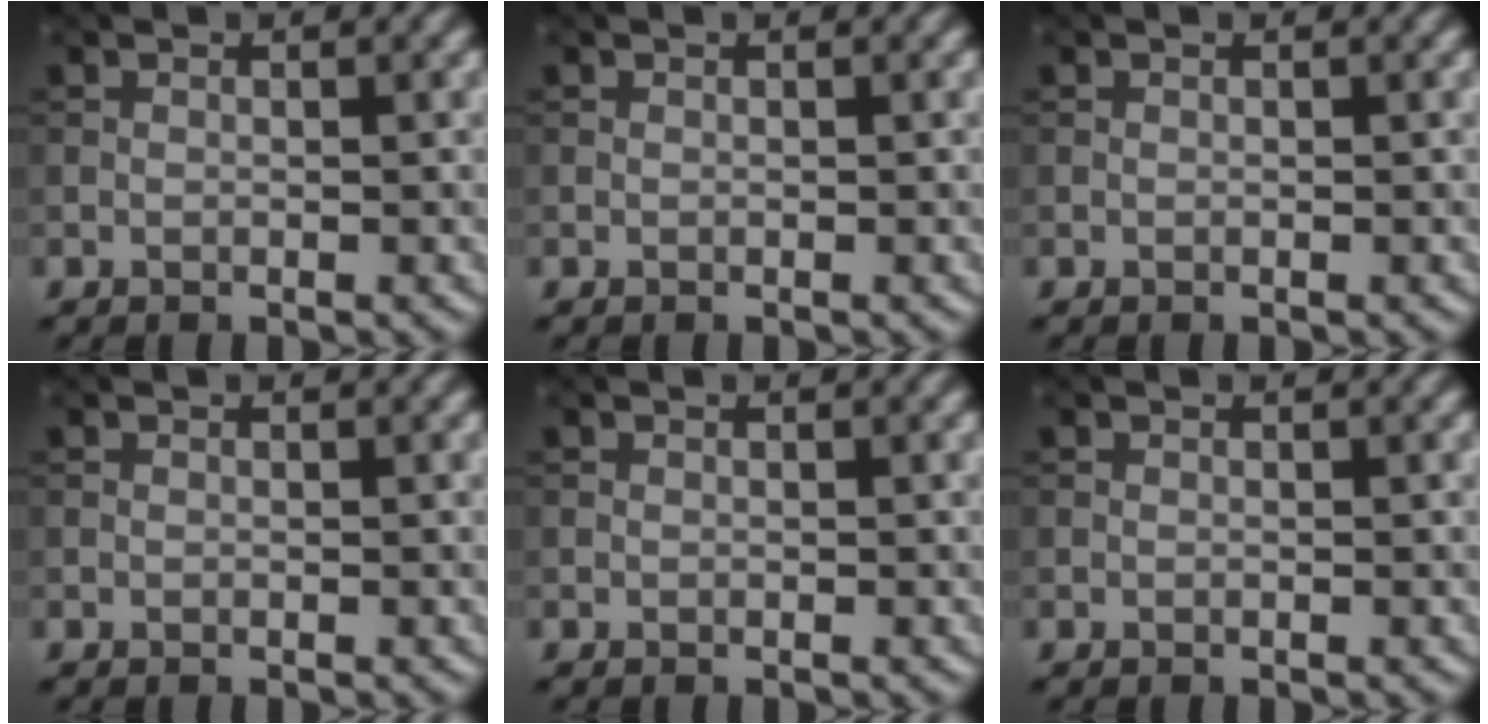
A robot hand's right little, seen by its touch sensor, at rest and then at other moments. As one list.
[{"total": 0.0}, {"total": 0.0}, {"total": 0.0}, {"total": 0.0}, {"total": 0.0}]